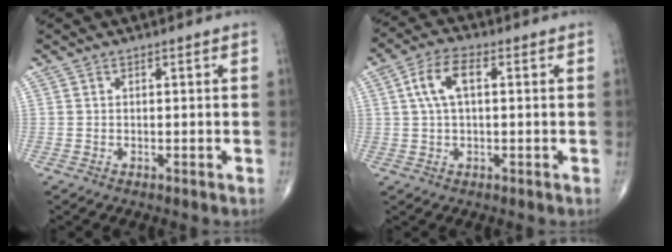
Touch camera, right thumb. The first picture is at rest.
{"total": 6.8, "force": [1.3, 3.2, 5.8], "torque": [-0.115, 0.018, 0.022]}